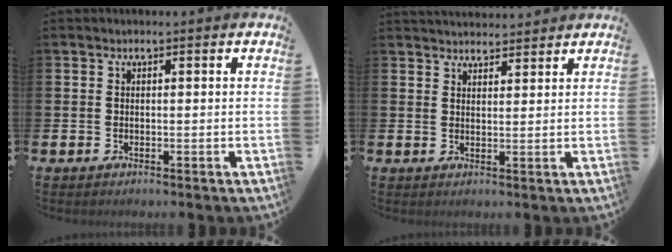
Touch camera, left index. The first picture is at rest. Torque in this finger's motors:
{"motor_torque": [-0.20, -0.95, -0.30, 0.03]}